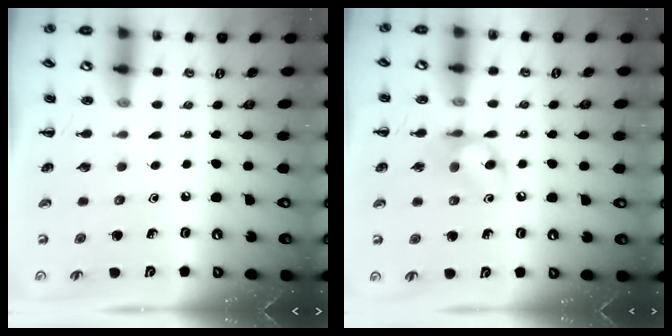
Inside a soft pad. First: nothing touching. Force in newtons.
{"total": 9.8, "press": 9.7, "slide": 1.3}